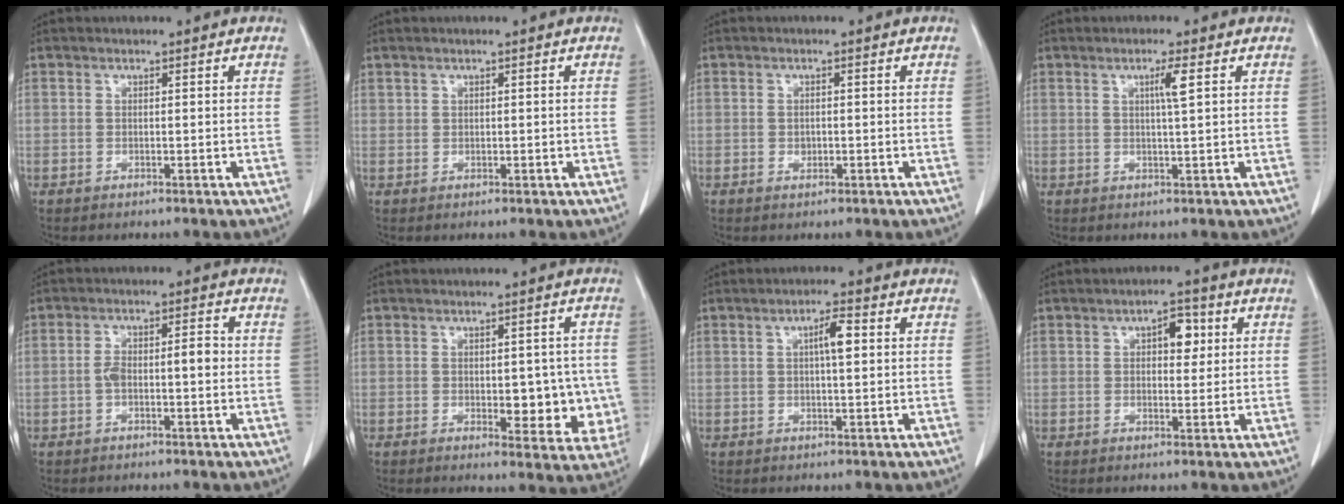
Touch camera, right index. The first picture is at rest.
{"total": 0.7, "force": [0.5, 0.4, 0.0], "torque": [0.010, 0.001, 0.009]}
{"total": 1.1, "force": [-0.1, 0.8, 0.7], "torque": [-0.010, 0.002, 0.002]}
{"total": 2.7, "force": [0.9, -0.4, 2.6], "torque": [-0.047, -0.002, 0.016]}
{"total": 4.6, "force": [-0.6, 1.6, 4.2], "torque": [-0.076, 0.025, -0.007]}
{"total": 8.3, "force": [-1.0, 4.1, 7.1], "torque": [-0.061, 0.006, -0.004]}
{"total": 3.7, "force": [0.8, 0.5, 3.6], "torque": [-0.061, 0.007, 0.010]}
{"total": 4.3, "force": [1.3, 2.1, 3.5], "torque": [-0.049, 0.010, 0.017]}